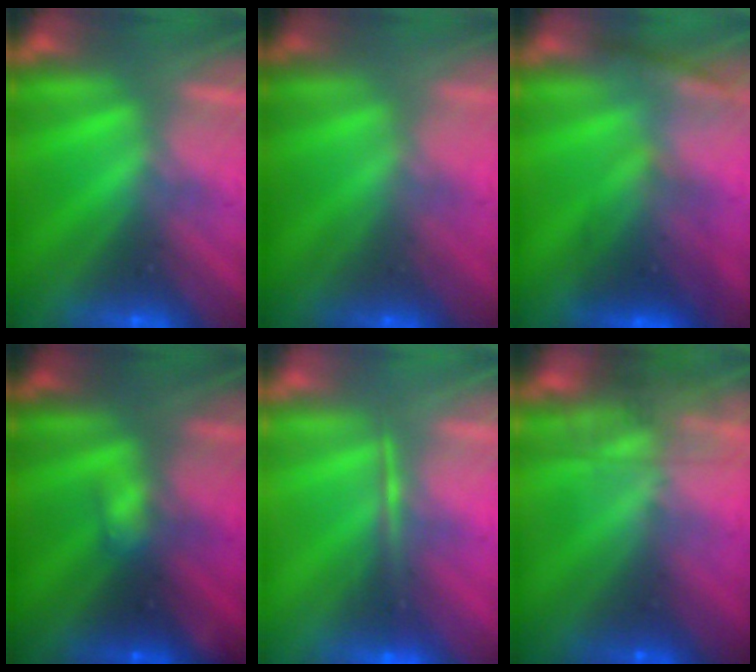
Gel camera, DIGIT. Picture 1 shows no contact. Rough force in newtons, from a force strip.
{"total": 1.6}
{"total": 2.7}
{"total": 1.8}
{"total": 1.5}
{"total": 8.3}